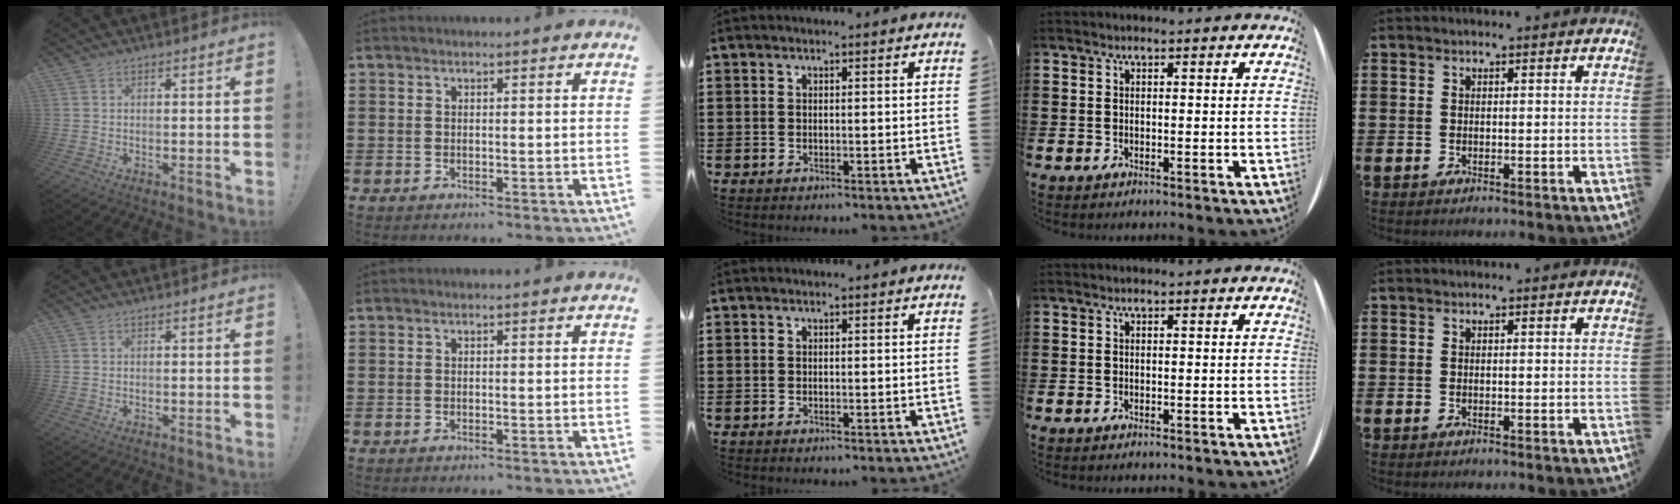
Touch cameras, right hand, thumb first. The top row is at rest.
{}